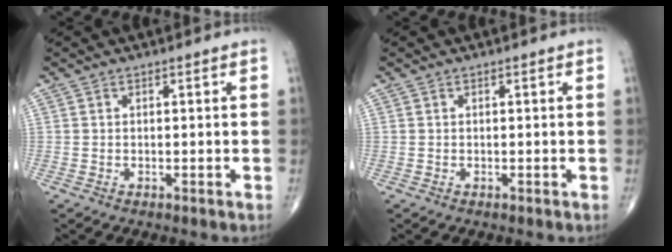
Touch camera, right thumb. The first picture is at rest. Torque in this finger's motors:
{"motor_torque": [0.01, 0.01, -0.02, -0.01, 0.00]}